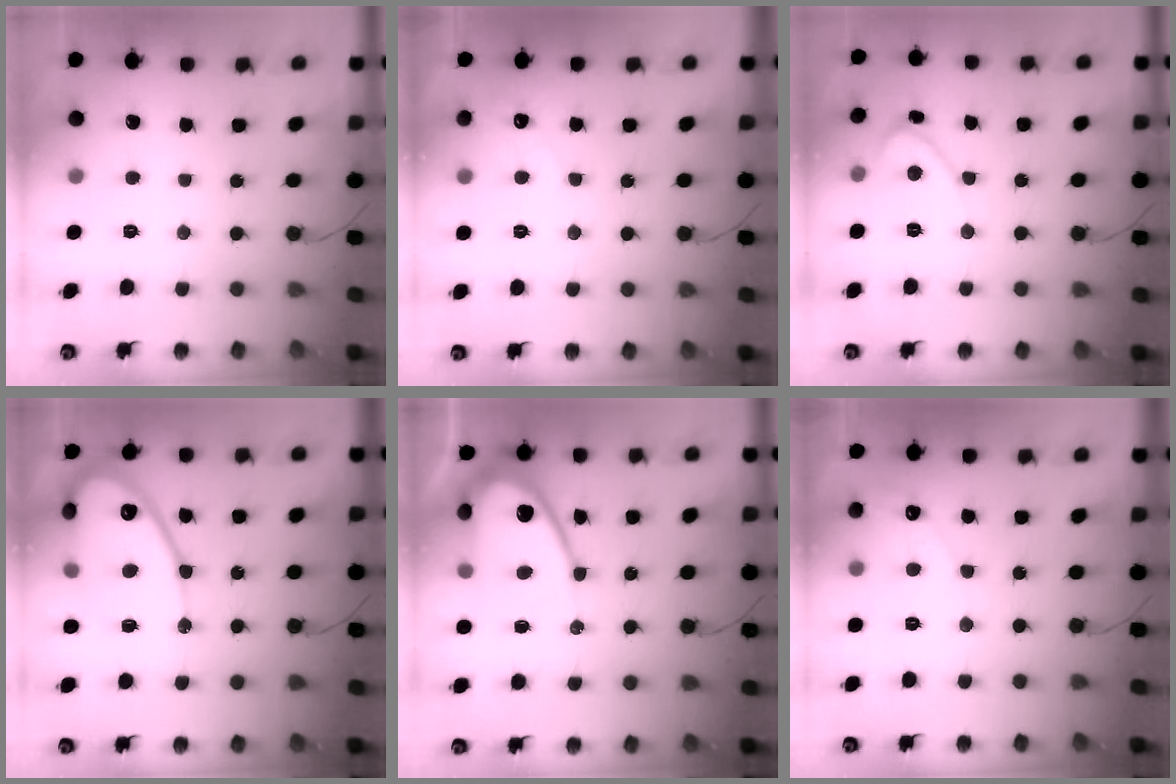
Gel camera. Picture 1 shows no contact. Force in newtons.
{"total": 2.4, "press": 2.4, "slide": 0.2}
{"total": 3.9, "press": 3.9, "slide": 0.2}
{"total": 15.4, "press": 15.4, "slide": 1.3}
{"total": 12.5, "press": 12.4, "slide": 1.1}
{"total": 4.0, "press": 3.9, "slide": 0.2}